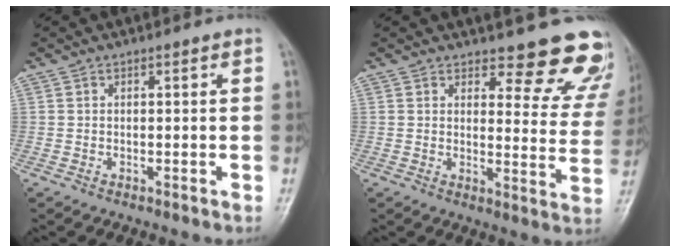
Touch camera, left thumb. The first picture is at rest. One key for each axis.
{"total": 13.7, "fx": 12.5, "fy": 4.3, "fz": 3.5, "tx": 0.011, "ty": -0.112, "tz": 0.122}